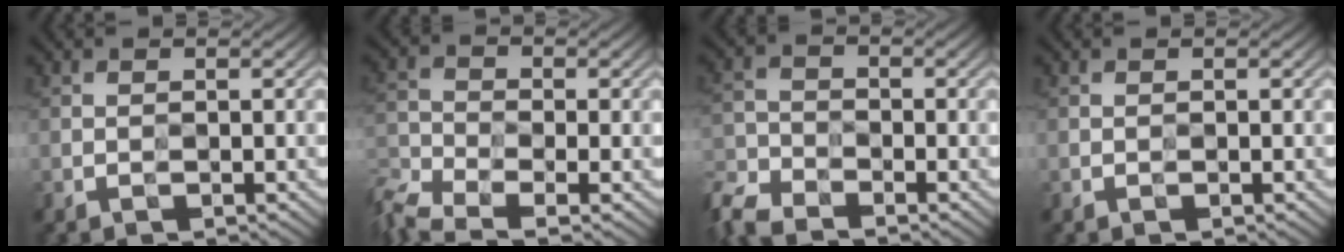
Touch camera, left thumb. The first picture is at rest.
{"total": 6.4, "force": [-4.7, 2.3, 3.7], "torque": [-0.087, -0.022, -0.095]}
{"total": 6.0, "force": [-5.4, 1.6, 1.8], "torque": [-0.047, -0.018, -0.122]}
{"total": 0.0}